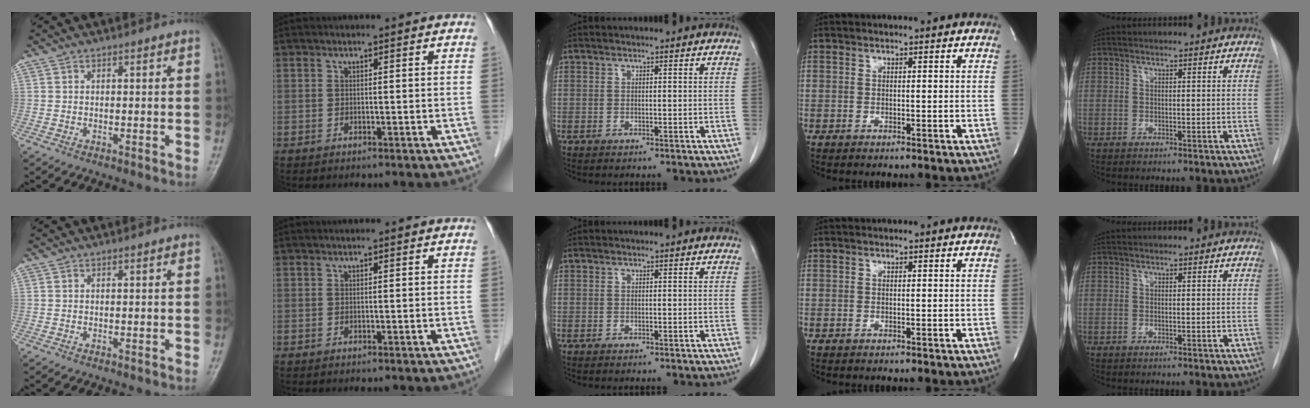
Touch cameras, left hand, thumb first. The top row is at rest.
{}